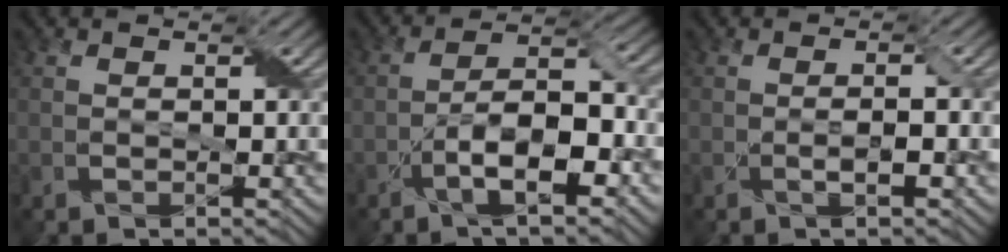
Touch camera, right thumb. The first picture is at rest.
{"total": 8.9, "force": [-4.1, 3.0, 7.4], "torque": [-0.120, 0.012, -0.077]}
{"total": 1.9, "force": [-0.5, 0.3, 1.8], "torque": [-0.034, 0.004, -0.010]}